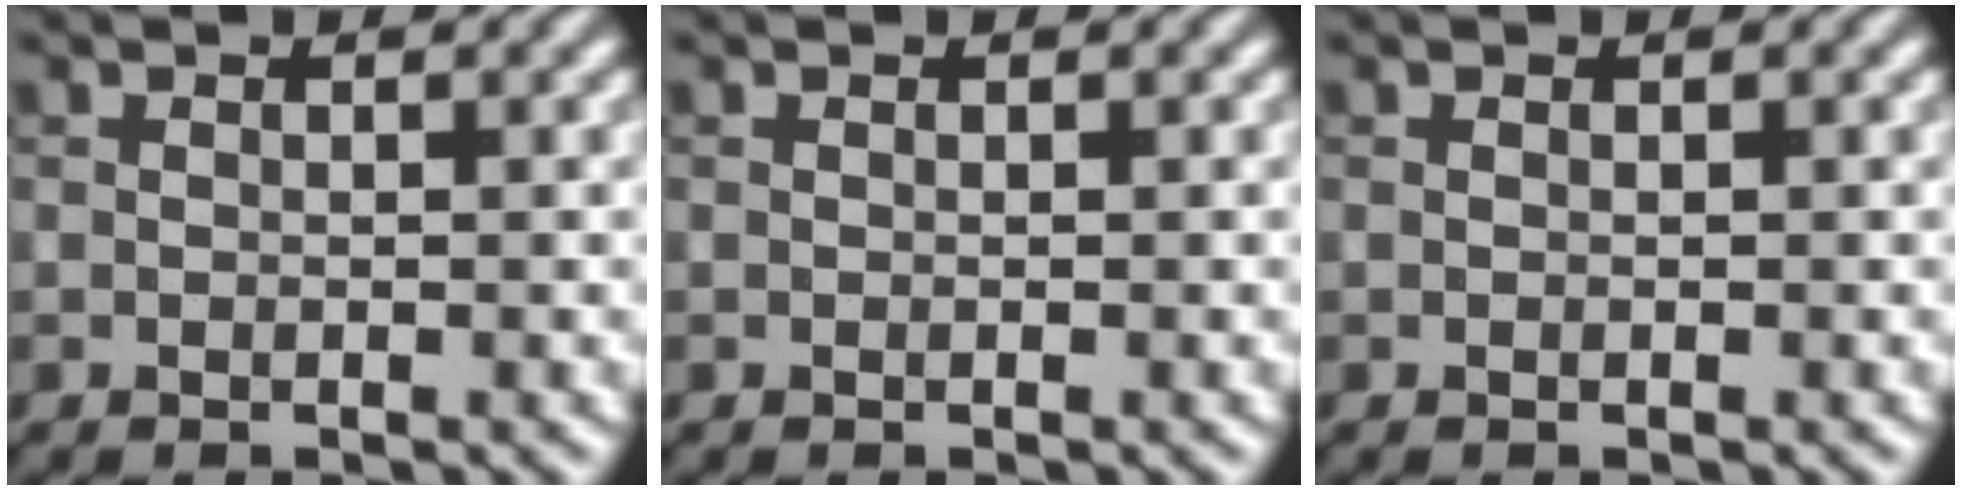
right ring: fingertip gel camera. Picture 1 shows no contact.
{"total": 0.0}
{"total": 0.0}